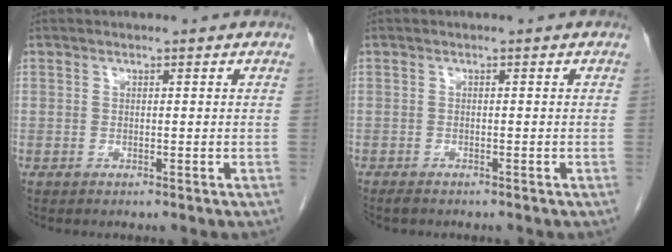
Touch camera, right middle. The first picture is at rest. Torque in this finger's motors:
{"motor_torque": [1.11, -1.03, 0.16, 0.06]}